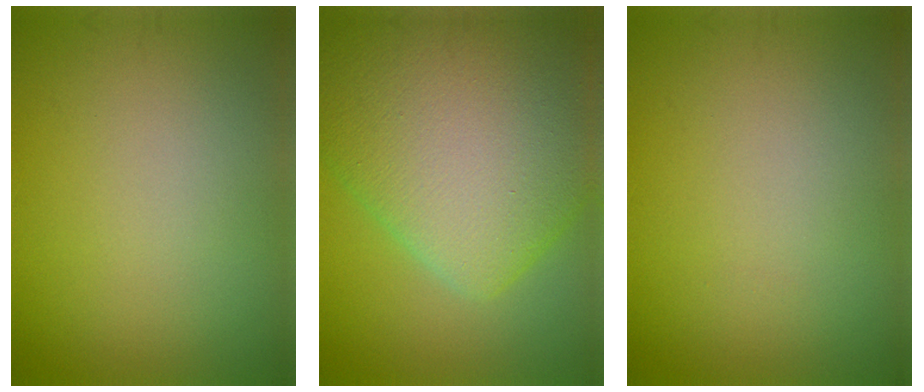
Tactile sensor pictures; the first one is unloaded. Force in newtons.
{"total": 12.9, "press": 12.9, "slide": 0.5}
{"total": 0.0}